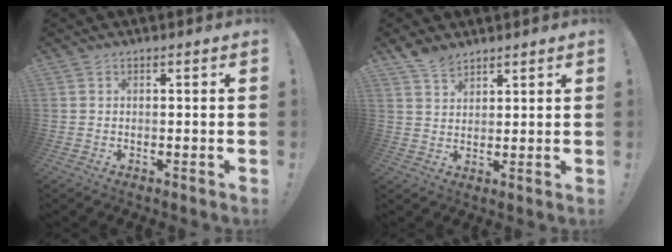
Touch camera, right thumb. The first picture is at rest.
{"total": 5.2, "force": [4.3, 2.4, 1.6], "torque": [-0.031, -0.023, 0.081]}